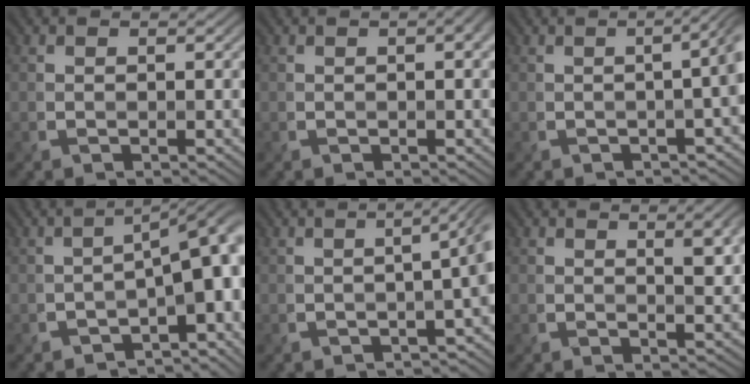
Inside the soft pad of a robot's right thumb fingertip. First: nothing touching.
{"total": 2.0, "force": [0.4, 0.5, 1.9], "torque": [-0.026, 0.006, 0.003]}
{"total": 4.5, "force": [-0.6, 1.5, 4.2], "torque": [-0.028, 0.006, -0.007]}
{"total": 10.7, "force": [-4.9, 4.2, 8.6], "torque": [-0.089, -0.017, -0.057]}
{"total": 5.8, "force": [-1.7, 1.9, 5.2], "torque": [-0.040, 0.003, -0.022]}
{"total": 3.8, "force": [1.6, 1.1, 3.2], "torque": [-0.046, 0.003, 0.028]}